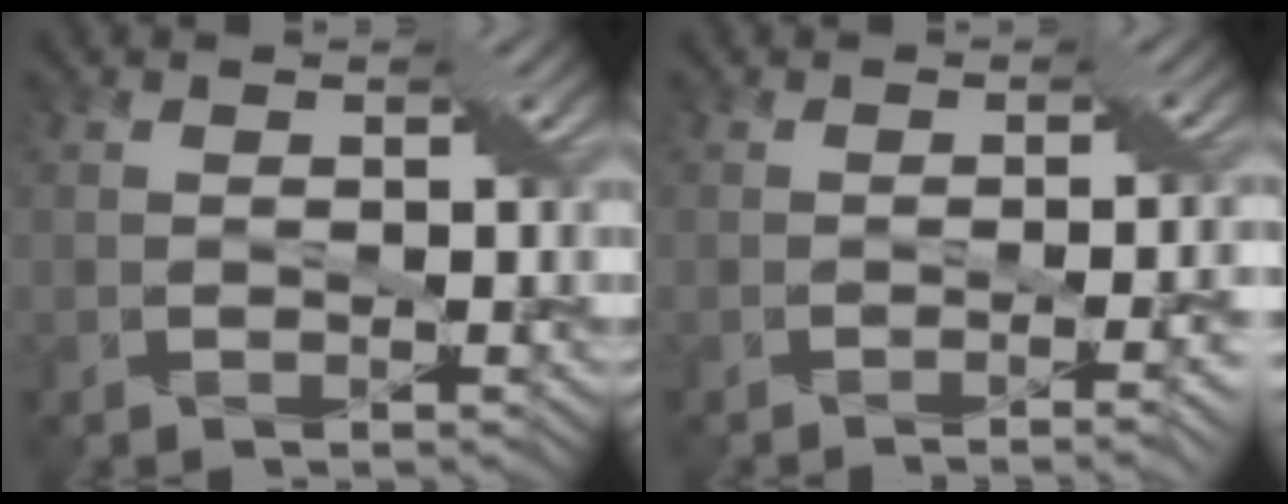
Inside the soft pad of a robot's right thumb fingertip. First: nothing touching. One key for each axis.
{"total": 3.3, "fx": -1.5, "fy": -0.4, "fz": 2.9, "tx": -0.036, "ty": -0.003, "tz": -0.018}